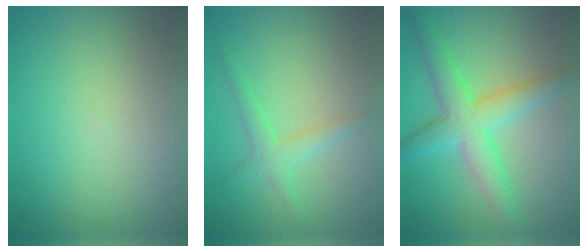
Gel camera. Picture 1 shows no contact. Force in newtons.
{"total": 2.0, "press": 2.0, "slide": 0.0}
{"total": 5.3, "press": 5.3, "slide": 0.1}